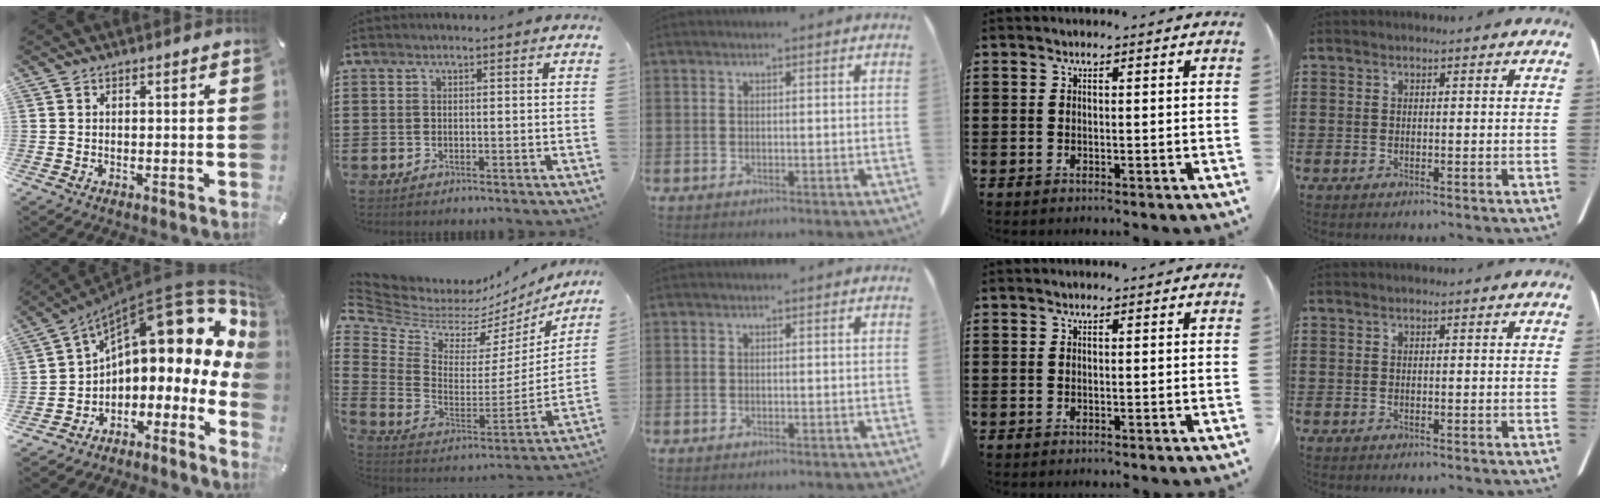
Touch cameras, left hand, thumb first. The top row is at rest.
{"thumb": {"total": 16.6, "force": [10.7, 7.8, 10.0], "torque": [-0.137, -0.098, 0.178]}, "index": {"total": 4.9, "force": [4.2, 2.5, 0.9], "torque": [-0.051, -0.046, 0.072]}}